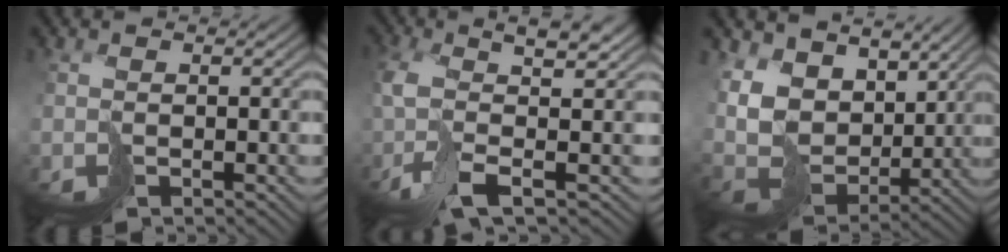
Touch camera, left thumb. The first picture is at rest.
{"total": 9.3, "force": [-1.0, 3.1, 8.7], "torque": [-0.172, 0.001, -0.029]}
{"total": 11.8, "force": [5.4, 8.2, 6.5], "torque": [-0.195, 0.005, 0.098]}